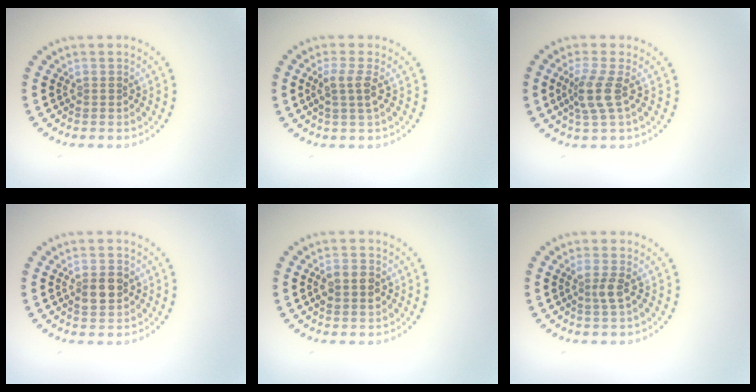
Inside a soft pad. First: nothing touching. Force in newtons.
{"total": 2.0, "press": 1.6, "slide": 1.2}
{"total": 2.7, "press": 2.1, "slide": 1.7}
{"total": 2.8, "press": 2.8, "slide": 0.2}
{"total": 2.3, "press": 2.3, "slide": 0.0}
{"total": 1.5, "press": 1.2, "slide": 1.0}